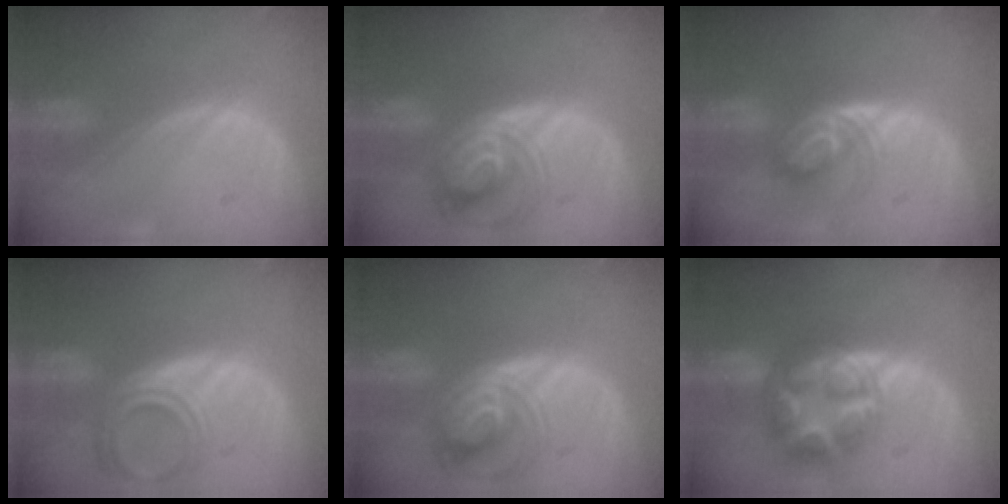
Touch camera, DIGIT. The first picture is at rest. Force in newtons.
{"total": 7.2, "press": 6.8, "slide": 2.5}
{"total": 5.7, "press": 5.1, "slide": 2.6}
{"total": 6.3, "press": 5.6, "slide": 2.8}
{"total": 7.2, "press": 6.8, "slide": 2.5}
{"total": 8.9, "press": 8.9, "slide": 0.5}